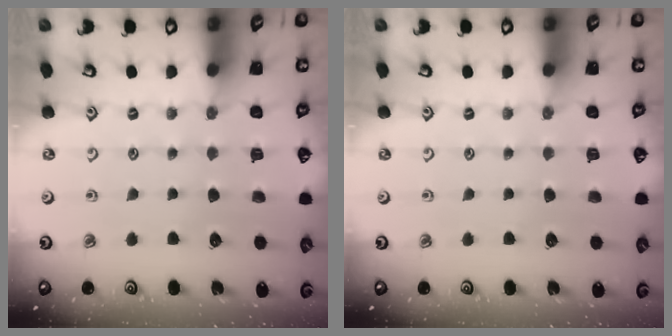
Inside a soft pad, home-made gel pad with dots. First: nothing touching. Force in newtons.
{"total": 0.0}